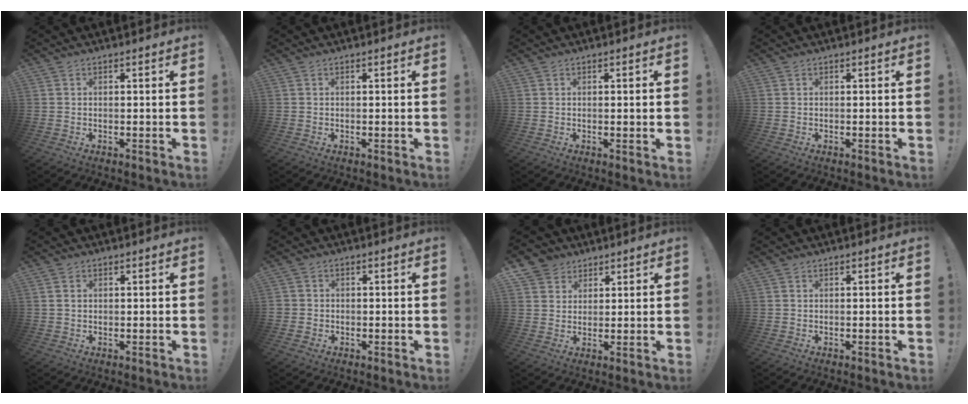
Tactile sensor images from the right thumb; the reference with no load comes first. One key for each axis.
{"total": 0.0}
{"total": 1.1, "fx": -0.1, "fy": -0.2, "fz": 1.1, "tx": -0.013, "ty": -0.002, "tz": -0.005}
{"total": 0.0}
{"total": 1.4, "fx": 0.4, "fy": 1.2, "fz": 0.7, "tx": -0.012, "ty": 0.003, "tz": 0.008}
{"total": 2.1, "fx": -0.5, "fy": 1.9, "fz": 0.6, "tx": -0.002, "ty": 0.003, "tz": -0.011}
{"total": 5.7, "fx": 3.6, "fy": 4.4, "fz": 0.4, "tx": -0.003, "ty": -0.027, "tz": 0.070}
{"total": 0.0}